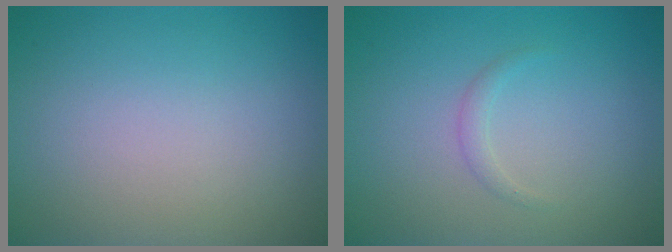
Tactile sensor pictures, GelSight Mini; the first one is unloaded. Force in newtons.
{"total": 0.8, "press": 0.8, "slide": 0.1}